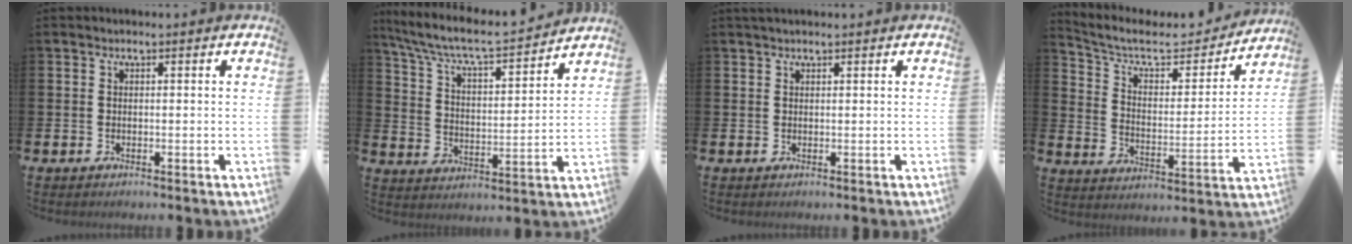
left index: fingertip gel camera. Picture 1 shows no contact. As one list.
[{"total": 7.5, "force": [6.9, 0.9, 2.6], "torque": [-0.083, -0.052, 0.115]}, {"total": 0.8, "force": [0.7, 0.1, 0.3], "torque": [-0.007, 0.002, 0.013]}, {"total": 8.4, "force": [7.1, 3.0, 3.3], "torque": [-0.094, -0.045, 0.116]}]